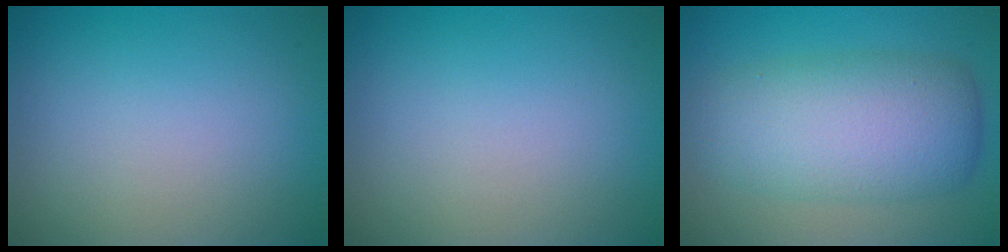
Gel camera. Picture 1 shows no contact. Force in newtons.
{"total": 0.0}
{"total": 8.0, "press": 8.0, "slide": 0.4}